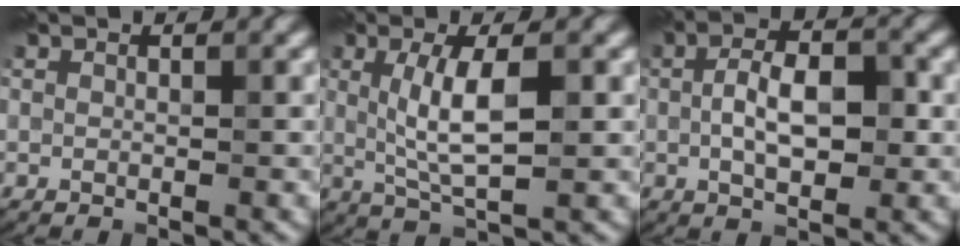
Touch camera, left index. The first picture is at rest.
{"total": 4.8, "force": [0.8, 1.2, 4.6], "torque": [-0.090, -0.001, 0.015]}
{"total": 5.0, "force": [-0.1, 2.4, 4.4], "torque": [-0.082, 0.003, -0.004]}